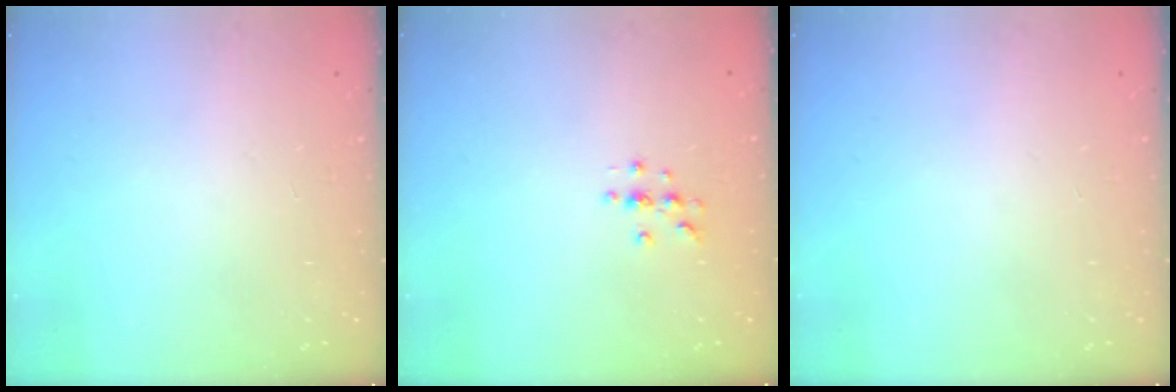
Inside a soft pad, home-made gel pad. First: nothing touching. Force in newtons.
{"total": 3.4, "press": 3.4, "slide": 0.4}
{"total": 0.0}